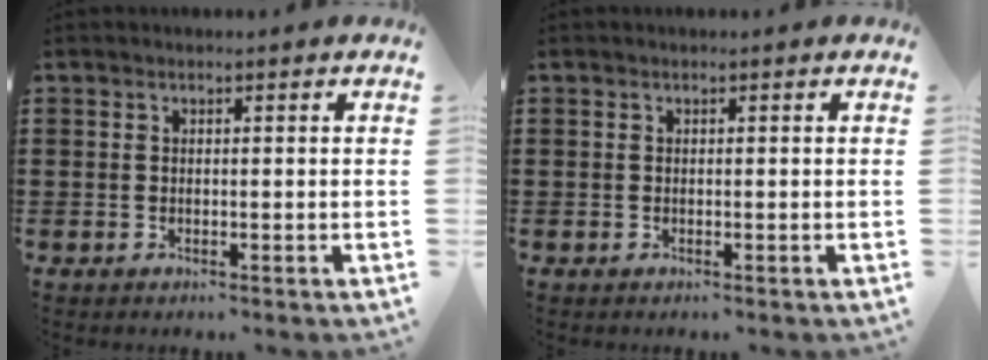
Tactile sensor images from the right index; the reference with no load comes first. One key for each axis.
{"total": 0.0}